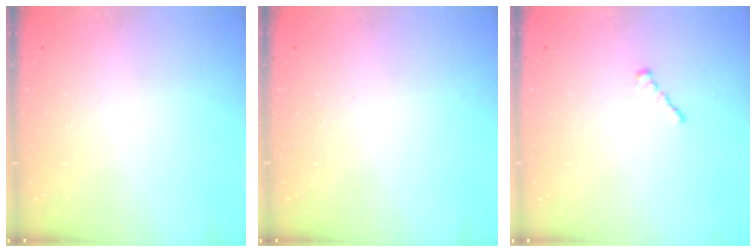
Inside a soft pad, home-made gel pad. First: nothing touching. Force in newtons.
{"total": 0.0}
{"total": 1.4, "press": 1.3, "slide": 0.5}